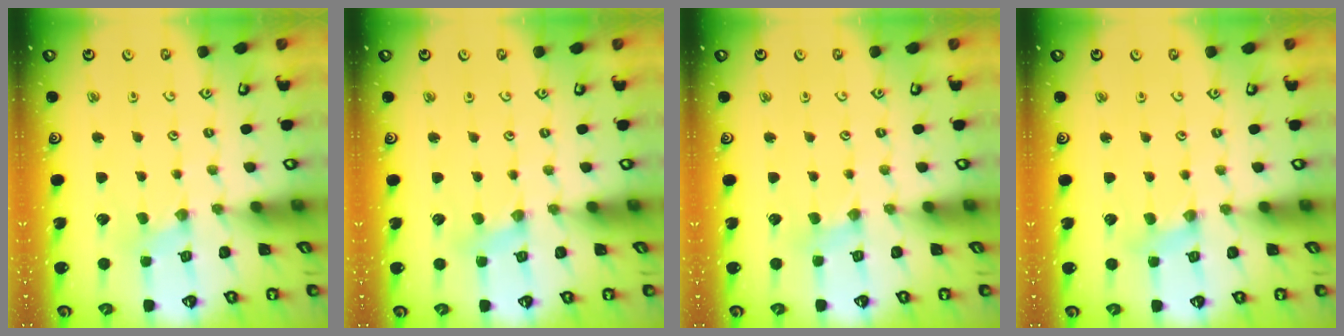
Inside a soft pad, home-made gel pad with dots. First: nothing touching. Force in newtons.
{"total": 2.7, "press": 2.6, "slide": 0.5}
{"total": 2.4, "press": 2.3, "slide": 0.5}
{"total": 2.5, "press": 2.5, "slide": 0.3}